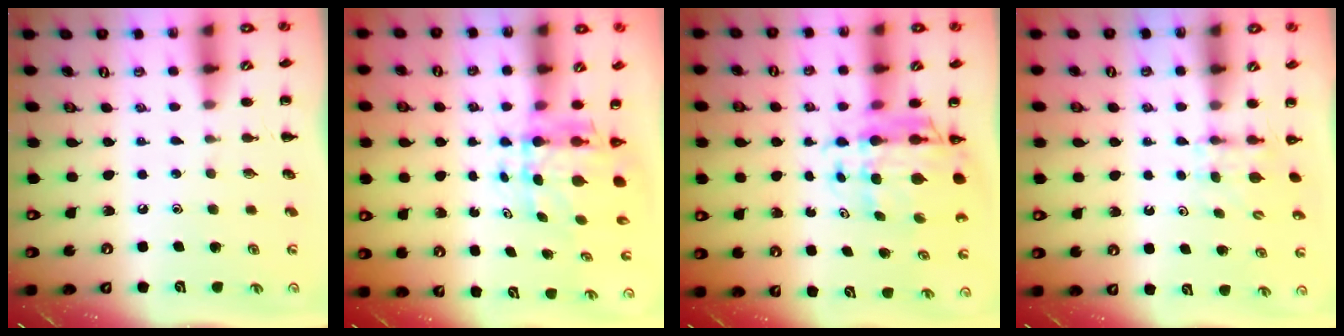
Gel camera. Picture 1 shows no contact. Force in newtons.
{"total": 6.3, "press": 6.1, "slide": 1.6}
{"total": 9.1, "press": 8.5, "slide": 3.3}
{"total": 3.4, "press": 3.1, "slide": 1.4}